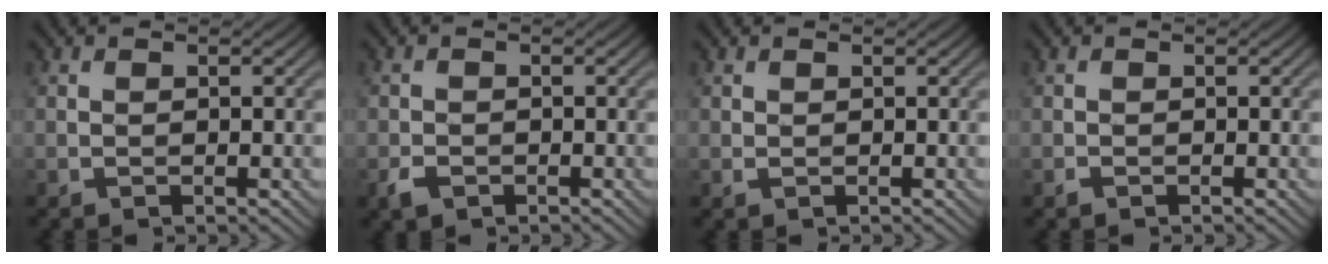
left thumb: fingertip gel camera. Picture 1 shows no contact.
{"total": 2.1, "force": [-1.2, 1.5, 0.8], "torque": [-0.020, -0.002, -0.029]}
{"total": 0.9, "force": [0.3, 0.8, 0.2], "torque": [-0.005, 0.003, 0.008]}
{"total": 0.8, "force": [-0.4, 0.7, 0.1], "torque": [0.000, 0.000, -0.012]}